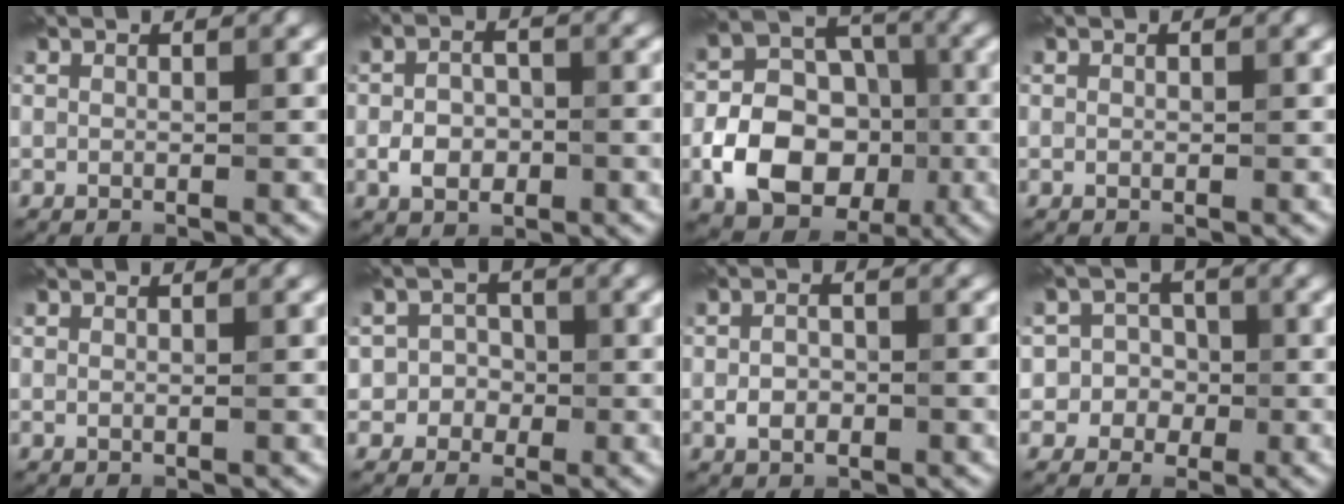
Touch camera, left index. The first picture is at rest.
{"total": 3.8, "force": [-1.2, 2.3, 2.8], "torque": [-0.054, 0.002, -0.026]}
{"total": 8.7, "force": [-2.8, 6.4, 5.2], "torque": [-0.084, 0.000, -0.054]}
{"total": 0.0}
{"total": 0.6, "force": [-0.1, 0.1, 0.6], "torque": [-0.015, 0.000, 0.000]}
{"total": 2.4, "force": [-0.8, 2.2, 0.3], "torque": [0.013, 0.007, -0.021]}
{"total": 3.0, "force": [-0.7, 1.7, 2.4], "torque": [-0.050, 0.002, -0.015]}
{"total": 3.6, "force": [-1.0, 3.4, 0.4], "torque": [0.019, 0.011, -0.034]}